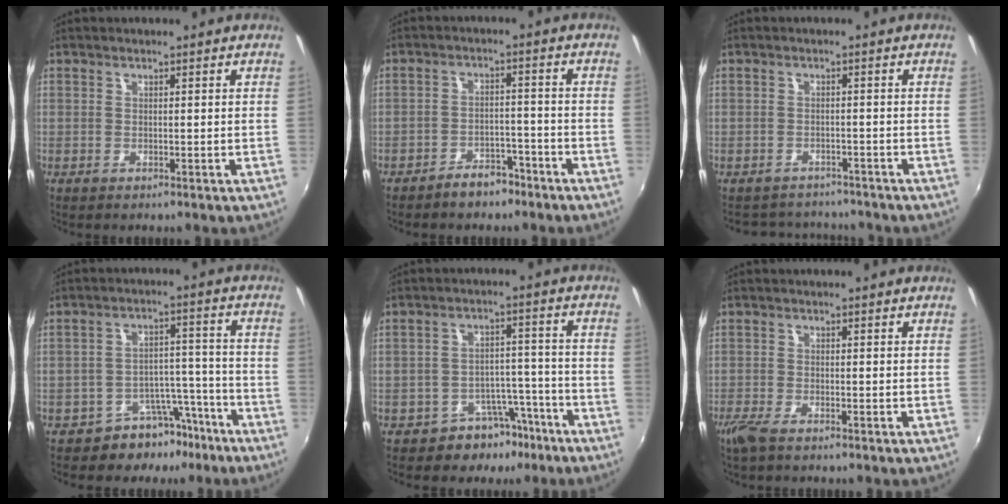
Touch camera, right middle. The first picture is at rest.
{"total": 4.8, "force": [-3.8, 2.4, 1.7], "torque": [-0.042, 0.017, -0.049]}
{"total": 5.2, "force": [-4.7, 2.4, 0.4], "torque": [-0.015, 0.020, -0.070]}
{"total": 8.2, "force": [-6.4, 4.8, 1.8], "torque": [-0.017, 0.038, -0.085]}
{"total": 7.3, "force": [-5.3, 4.6, 1.7], "torque": [-0.022, 0.032, -0.069]}
{"total": 2.8, "force": [-2.1, 0.3, 1.9], "torque": [-0.047, -0.011, -0.045]}